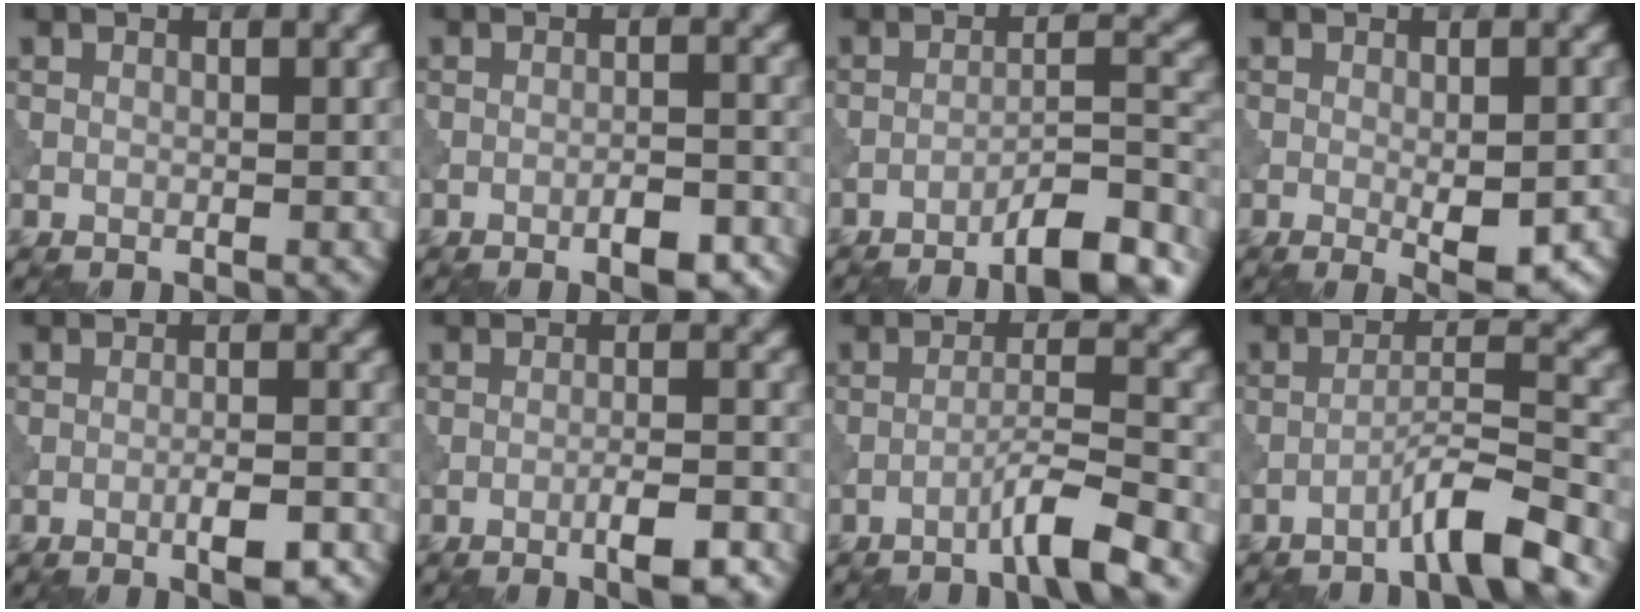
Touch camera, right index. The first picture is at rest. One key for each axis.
{"total": 3.1, "fx": -1.8, "fy": 0.7, "fz": 2.3, "tx": -0.039, "ty": 0.005, "tz": -0.030}
{"total": 7.7, "fx": -6.0, "fy": 1.3, "fz": 4.5, "tx": -0.058, "ty": 0.018, "tz": -0.093}
{"total": 3.9, "fx": -1.1, "fy": 1.1, "fz": 3.6, "tx": -0.056, "ty": -0.009, "tz": -0.010}
{"total": 3.7, "fx": -2.0, "fy": 0.6, "fz": 3.1, "tx": -0.052, "ty": 0.005, "tz": -0.032}
{"total": 3.9, "fx": -2.2, "fy": 0.6, "fz": 3.2, "tx": -0.052, "ty": 0.007, "tz": -0.036}
{"total": 4.0, "fx": -2.6, "fy": 0.0, "fz": 3.1, "tx": -0.047, "ty": 0.016, "tz": -0.059}
{"total": 4.6, "fx": -3.2, "fy": 0.1, "fz": 3.3, "tx": -0.053, "ty": 0.020, "tz": -0.069}